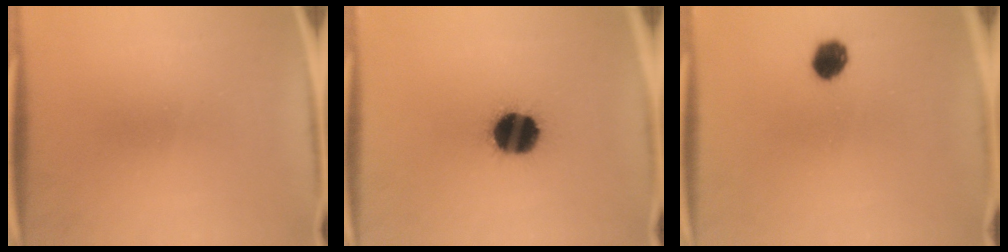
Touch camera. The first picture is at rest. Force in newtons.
{"total": 16.1}
{"total": 5.3}